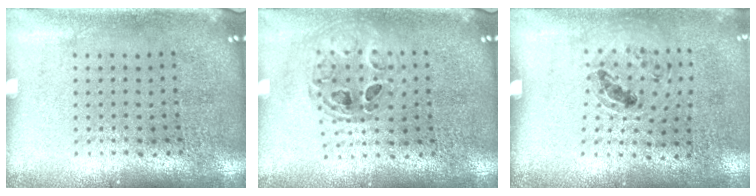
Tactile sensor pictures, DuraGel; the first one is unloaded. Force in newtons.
{"total": 0.9, "press": 0.8, "slide": 0.1}
{"total": 1.0, "press": 0.8, "slide": 0.5}